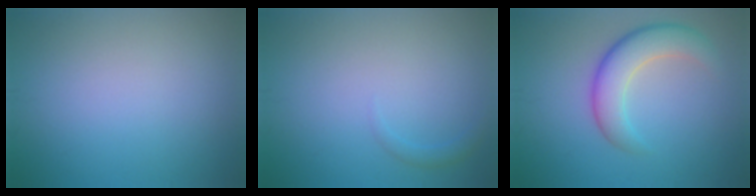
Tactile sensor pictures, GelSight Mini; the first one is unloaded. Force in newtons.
{"total": 0.9, "press": 0.9, "slide": 0.1}
{"total": 5.2, "press": 5.2, "slide": 0.4}